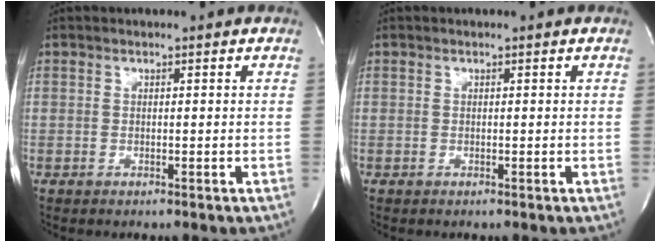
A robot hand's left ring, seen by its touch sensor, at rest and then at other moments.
{"total": 0.0}